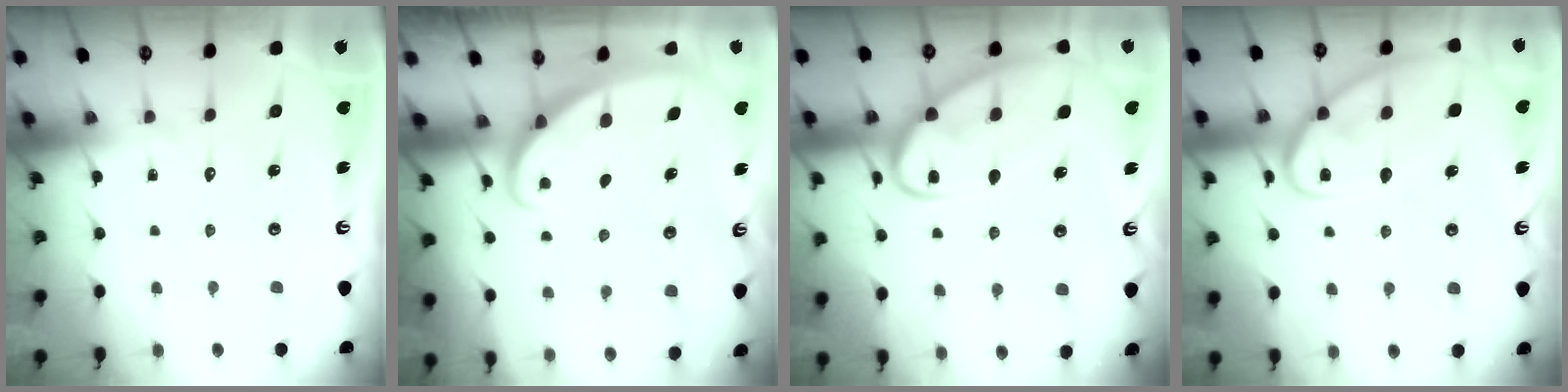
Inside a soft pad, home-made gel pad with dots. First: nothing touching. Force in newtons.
{"total": 1.9, "press": 1.9, "slide": 0.1}
{"total": 12.9, "press": 12.9, "slide": 1.1}
{"total": 11.3, "press": 11.2, "slide": 1.0}